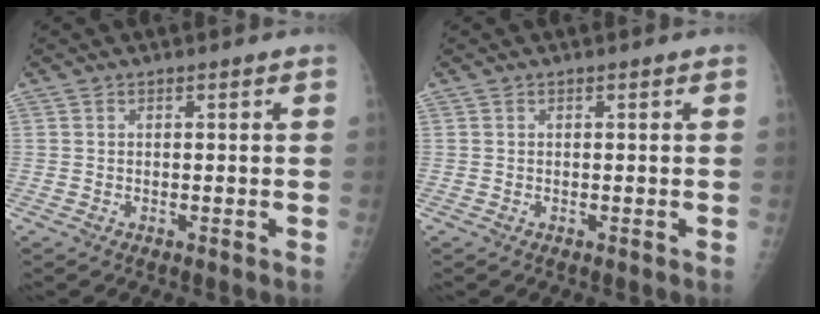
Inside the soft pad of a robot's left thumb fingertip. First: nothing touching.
{"total": 0.0}